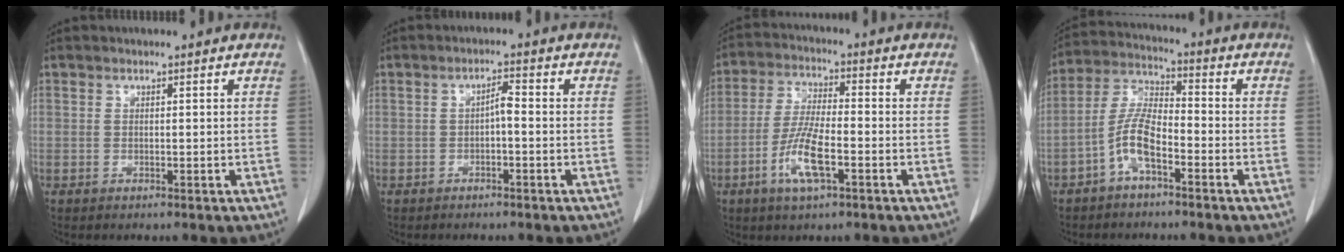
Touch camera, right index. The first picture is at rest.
{"total": 2.1, "force": [-0.5, 0.5, 2.0], "torque": [-0.033, 0.006, -0.008]}
{"total": 8.3, "force": [-3.5, 1.8, 7.4], "torque": [-0.152, -0.006, -0.066]}
{"total": 7.3, "force": [-3.6, 2.4, 5.9], "torque": [-0.134, 0.016, -0.072]}